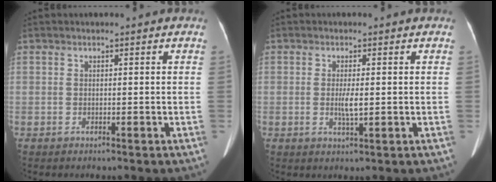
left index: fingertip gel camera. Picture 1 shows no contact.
{"total": 2.6, "force": [-0.1, 0.5, 2.5], "torque": [-0.051, -0.004, -0.001]}